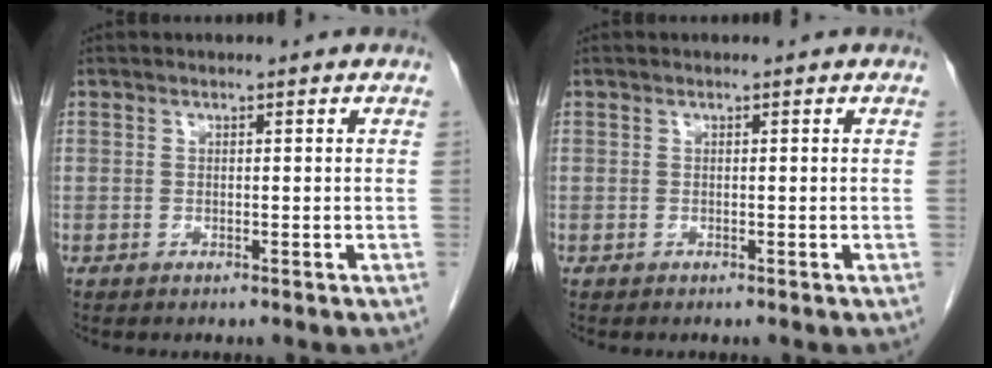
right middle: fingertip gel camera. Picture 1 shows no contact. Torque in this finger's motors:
{"motor_torque": [-0.24, -0.07, -0.03, -0.01]}